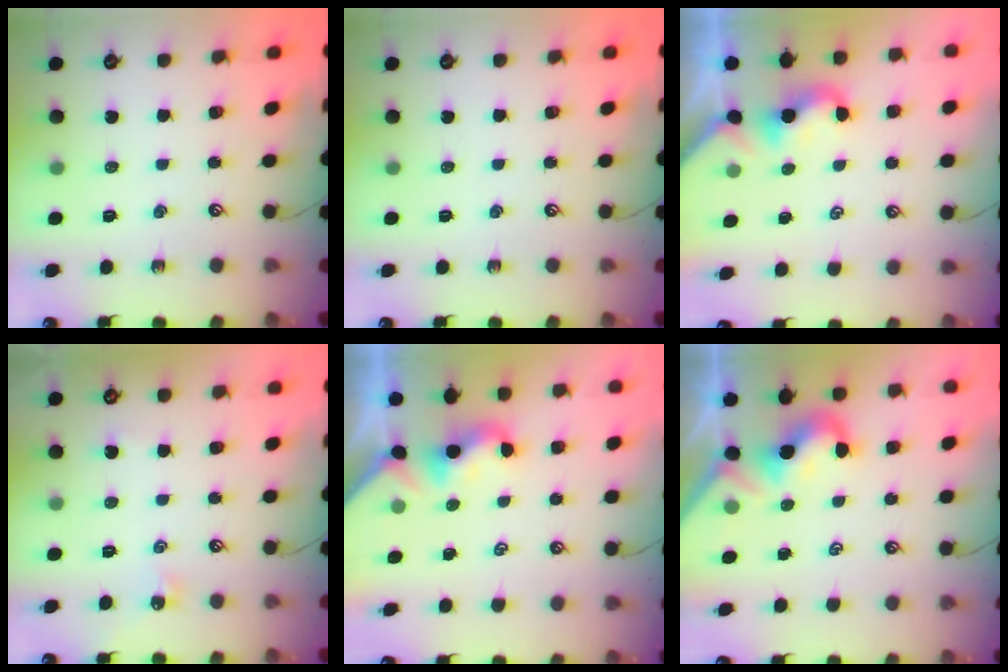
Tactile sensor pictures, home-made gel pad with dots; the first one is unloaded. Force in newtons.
{"total": 0.0}
{"total": 2.4, "press": 2.4, "slide": 0.1}
{"total": 2.7, "press": 2.7, "slide": 0.6}
{"total": 2.1, "press": 2.1, "slide": 0.5}
{"total": 2.9, "press": 2.9, "slide": 0.5}